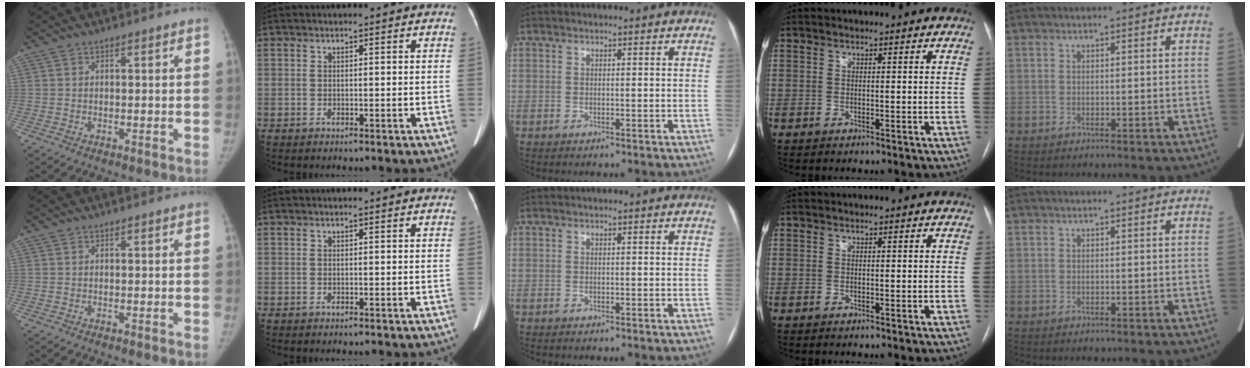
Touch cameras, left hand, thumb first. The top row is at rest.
{}